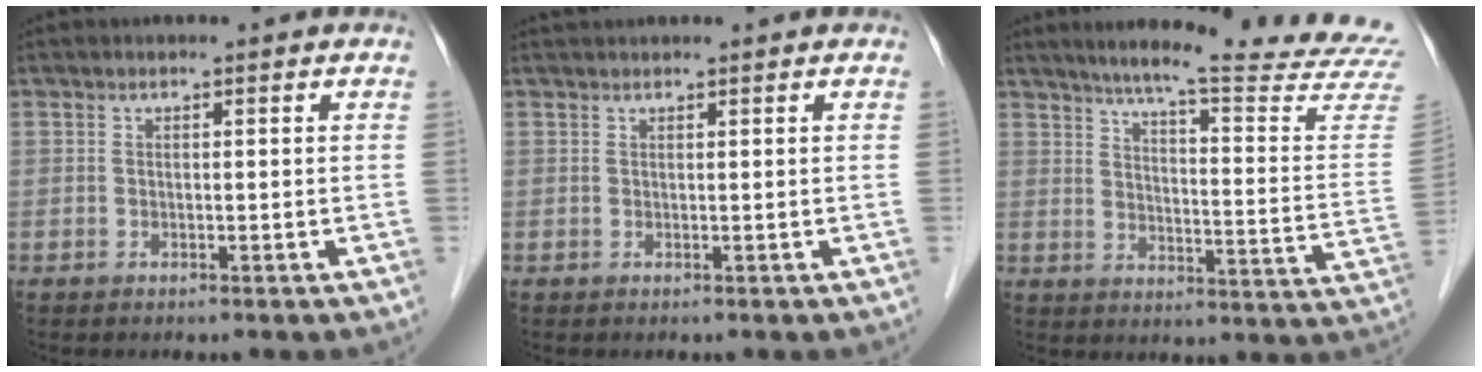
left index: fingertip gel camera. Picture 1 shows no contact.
{"total": 1.9, "force": [1.8, -0.1, 0.6], "torque": [-0.006, 0.027, 0.033]}
{"total": 23.7, "force": [21.3, -1.0, 10.4], "torque": [-0.144, -0.099, 0.257]}